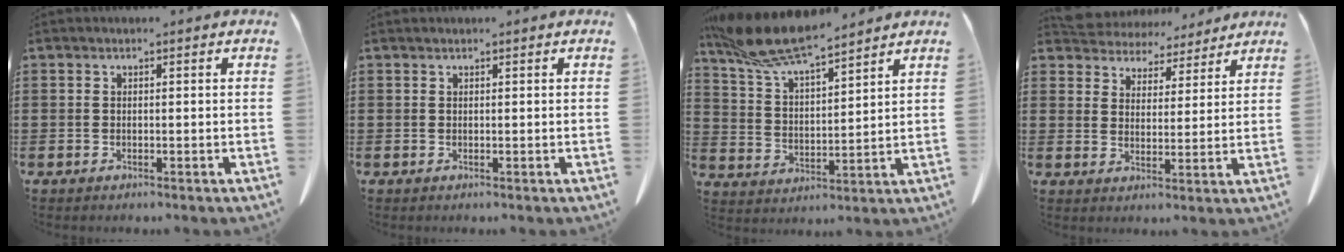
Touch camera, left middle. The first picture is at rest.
{"total": 0.0}
{"total": 9.7, "force": [8.6, 1.1, 4.5], "torque": [-0.118, -0.040, 0.154]}
{"total": 5.2, "force": [5.1, 1.4, -0.1], "torque": [-0.027, -0.029, 0.092]}